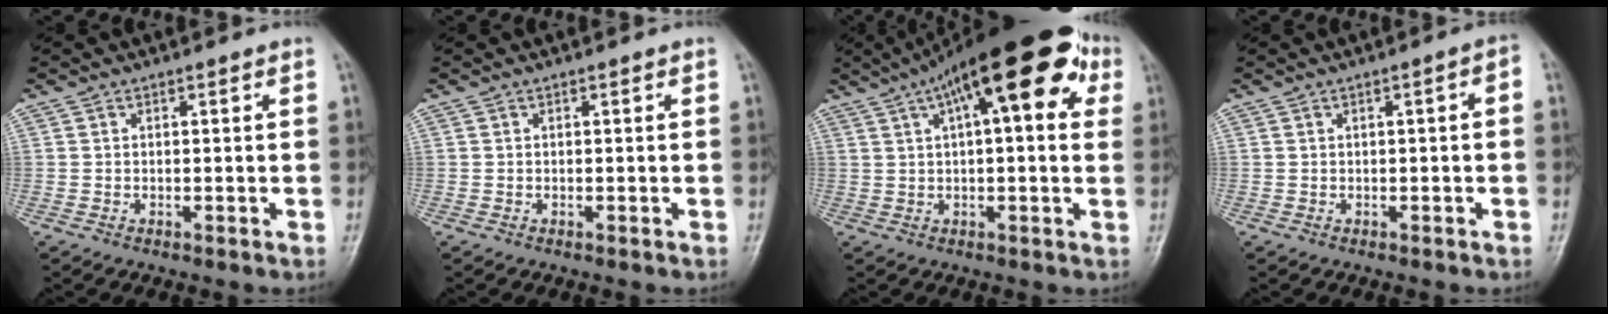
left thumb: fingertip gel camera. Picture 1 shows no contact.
{"total": 0.0}
{"total": 20.4, "force": [8.0, 7.2, 17.3], "torque": [-0.254, 0.038, 0.115]}
{"total": 2.1, "force": [-0.2, 0.6, 2.0], "torque": [-0.028, 0.016, -0.003]}